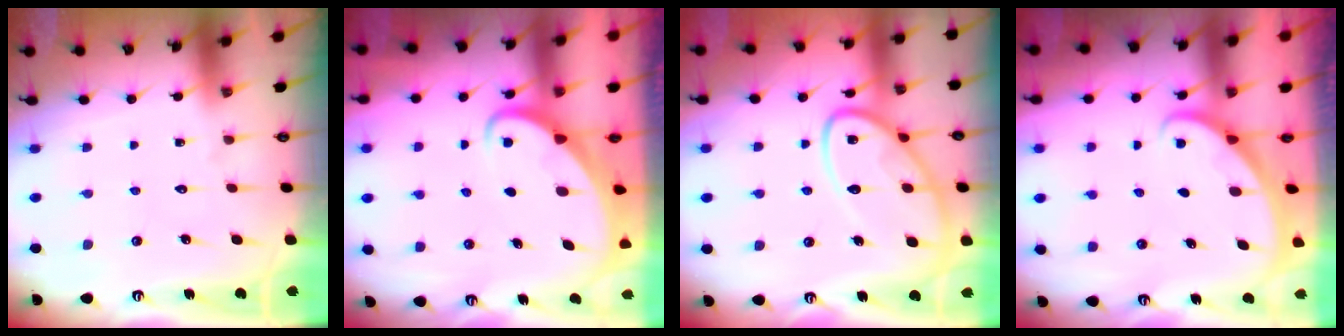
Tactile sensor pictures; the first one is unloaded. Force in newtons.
{"total": 2.5, "press": 2.5, "slide": 0.2}
{"total": 14.0, "press": 14.0, "slide": 1.2}
{"total": 1.5, "press": 1.5, "slide": 0.1}